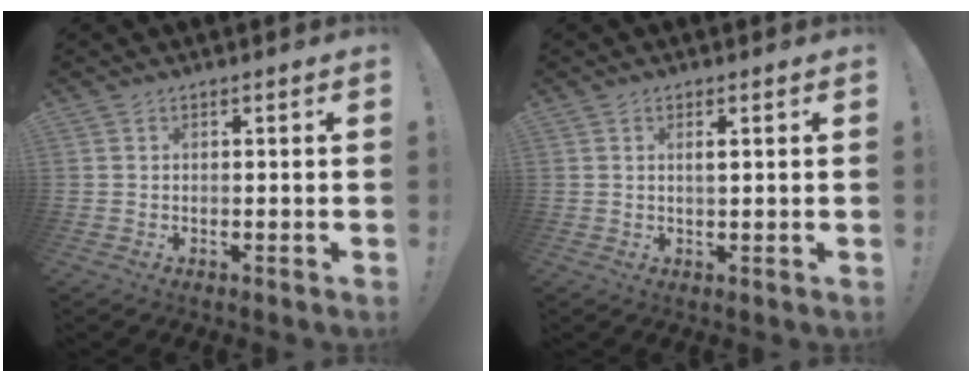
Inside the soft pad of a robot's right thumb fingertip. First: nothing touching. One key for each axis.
{"total": 1.6, "fx": 0.5, "fy": 0.1, "fz": 1.5, "tx": -0.023, "ty": -0.004, "tz": 0.006}